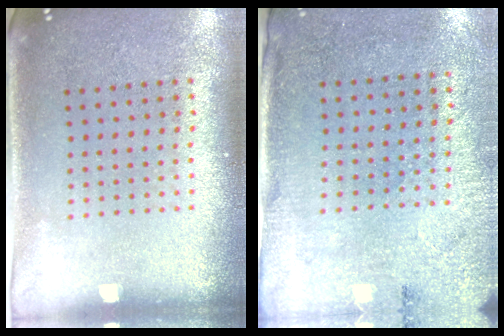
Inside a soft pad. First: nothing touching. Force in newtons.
{"total": 2.7, "press": 2.2, "slide": 1.5}